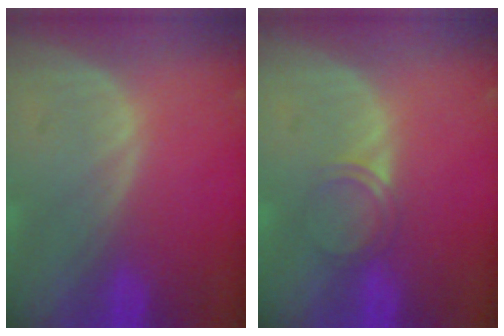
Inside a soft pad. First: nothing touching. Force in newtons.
{"total": 2.1, "press": 1.8, "slide": 1.1}